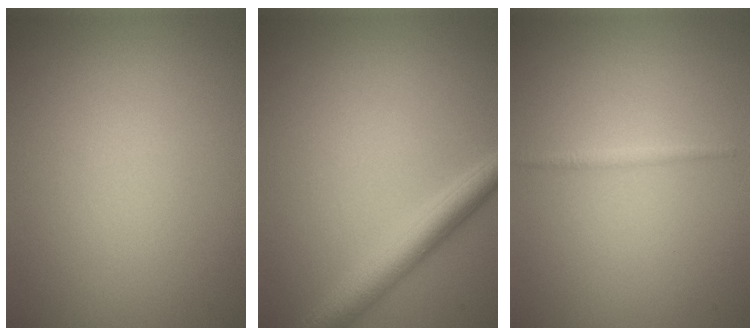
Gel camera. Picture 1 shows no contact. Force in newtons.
{"total": 4.0, "press": 3.9, "slide": 0.2}
{"total": 0.7, "press": 0.7, "slide": 0.0}